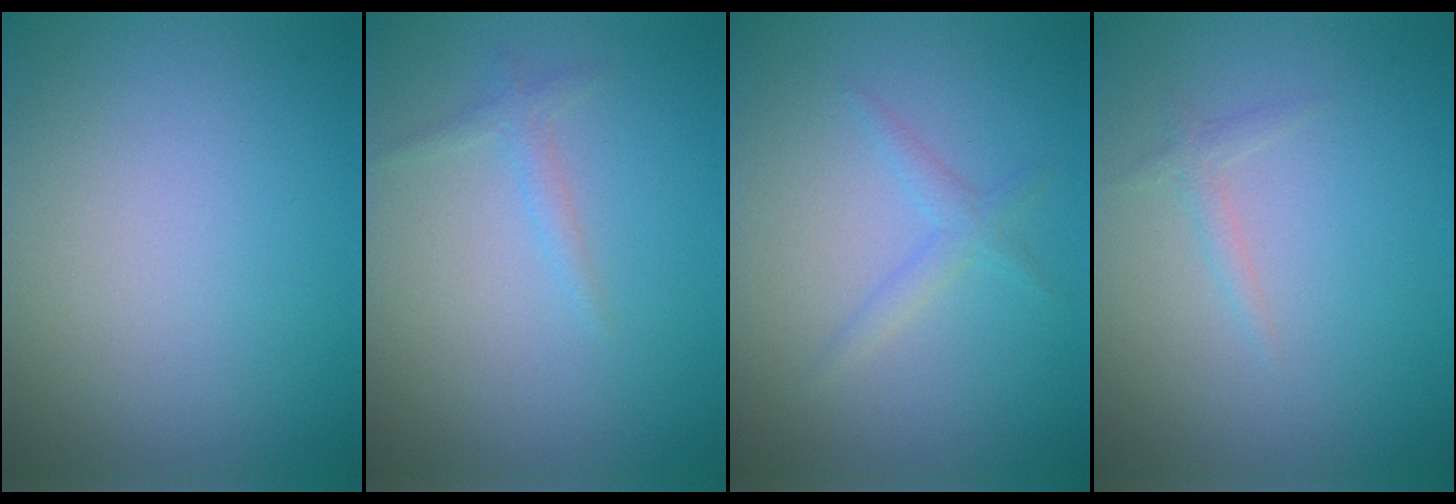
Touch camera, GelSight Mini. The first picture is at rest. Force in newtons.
{"total": 1.1, "press": 1.1, "slide": 0.1}
{"total": 1.4, "press": 1.4, "slide": 0.0}
{"total": 0.9, "press": 0.9, "slide": 0.1}